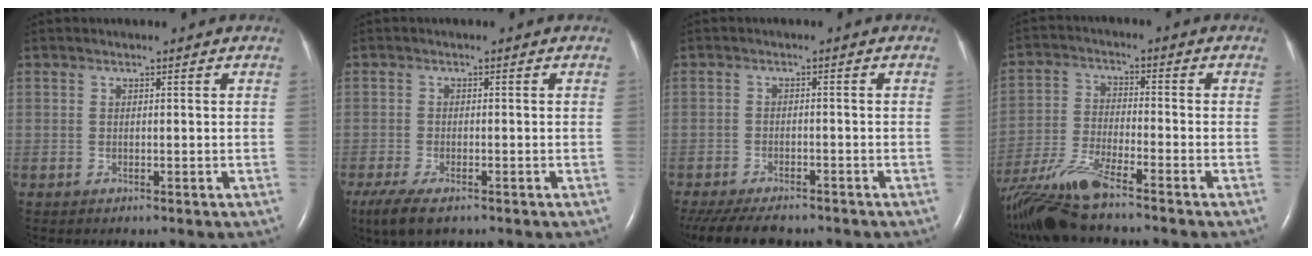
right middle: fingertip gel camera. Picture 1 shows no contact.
{"total": 5.6, "force": [-3.8, 1.8, 3.8], "torque": [-0.076, -0.015, -0.063]}
{"total": 11.3, "force": [-9.5, 3.7, 5.0], "torque": [-0.100, -0.013, -0.135]}
{"total": 11.3, "force": [-9.4, 0.6, 6.4], "torque": [-0.136, -0.022, -0.177]}